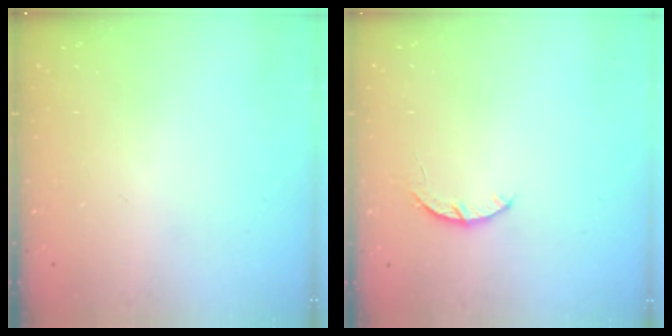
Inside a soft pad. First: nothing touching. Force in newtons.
{"total": 2.9, "press": 2.8, "slide": 0.5}